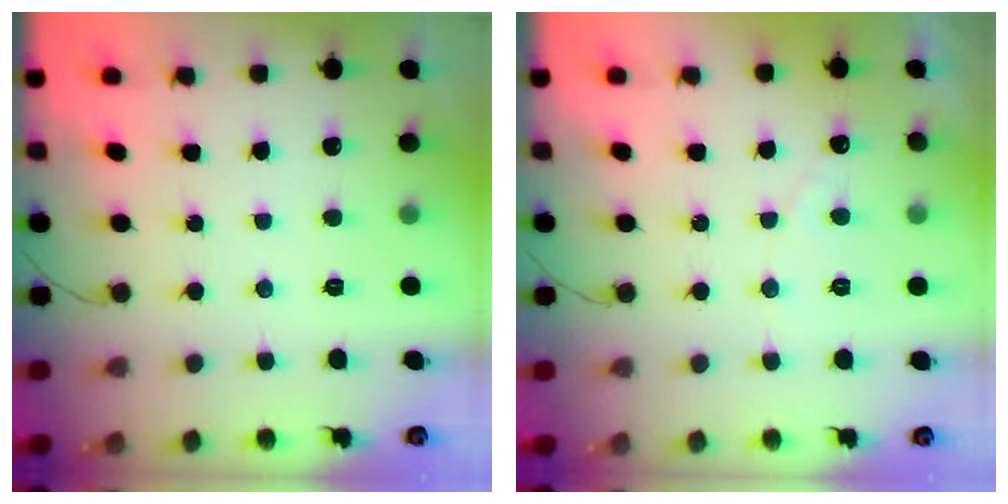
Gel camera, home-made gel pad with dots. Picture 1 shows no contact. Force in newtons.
{"total": 2.7, "press": 2.7, "slide": 0.0}